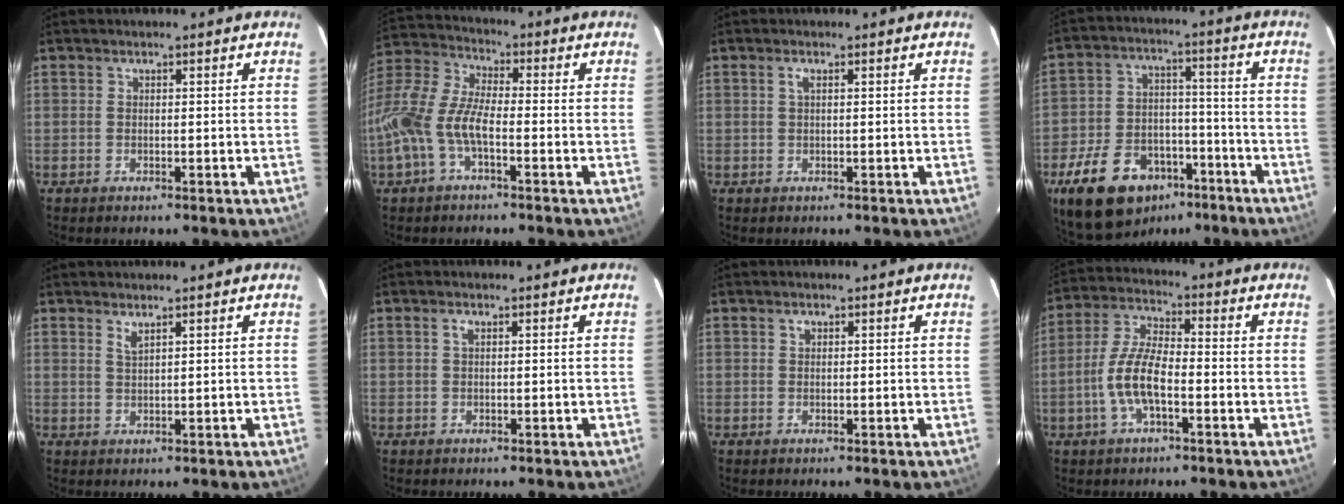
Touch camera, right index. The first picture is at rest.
{"total": 12.8, "force": [-4.0, 5.3, 10.9], "torque": [-0.244, 0.006, -0.087]}
{"total": 0.9, "force": [0.3, 0.1, 0.9], "torque": [-0.018, 0.003, 0.004]}
{"total": 18.0, "force": [-11.2, 10.9, 8.8], "torque": [-0.197, 0.016, -0.165]}
{"total": 1.5, "force": [1.2, 0.2, 1.0], "torque": [-0.019, 0.000, 0.021]}
{"total": 1.0, "force": [0.4, 0.5, 0.8], "torque": [-0.015, 0.004, 0.005]}
{"total": 0.8, "force": [0.3, 0.6, 0.3], "torque": [-0.005, 0.003, 0.006]}
{"total": 9.4, "force": [-3.0, 3.3, 8.2], "torque": [-0.175, 0.005, -0.060]}